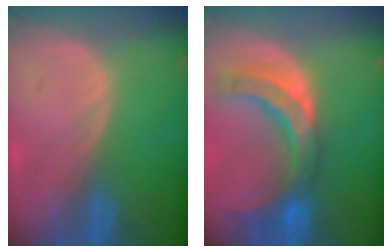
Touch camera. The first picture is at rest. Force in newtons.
{"total": 10.6, "press": 9.3, "slide": 4.9}